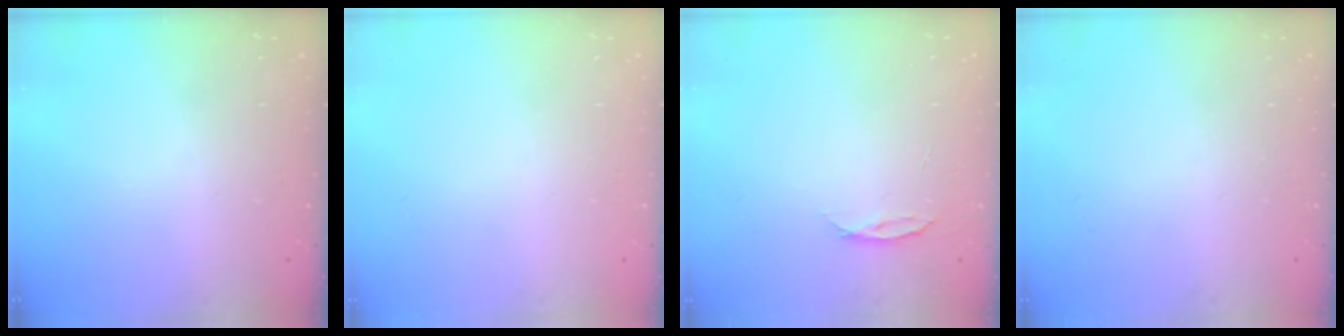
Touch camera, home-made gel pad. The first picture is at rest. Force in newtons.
{"total": 0.0}
{"total": 4.0, "press": 4.0, "slide": 0.4}
{"total": 0.0}